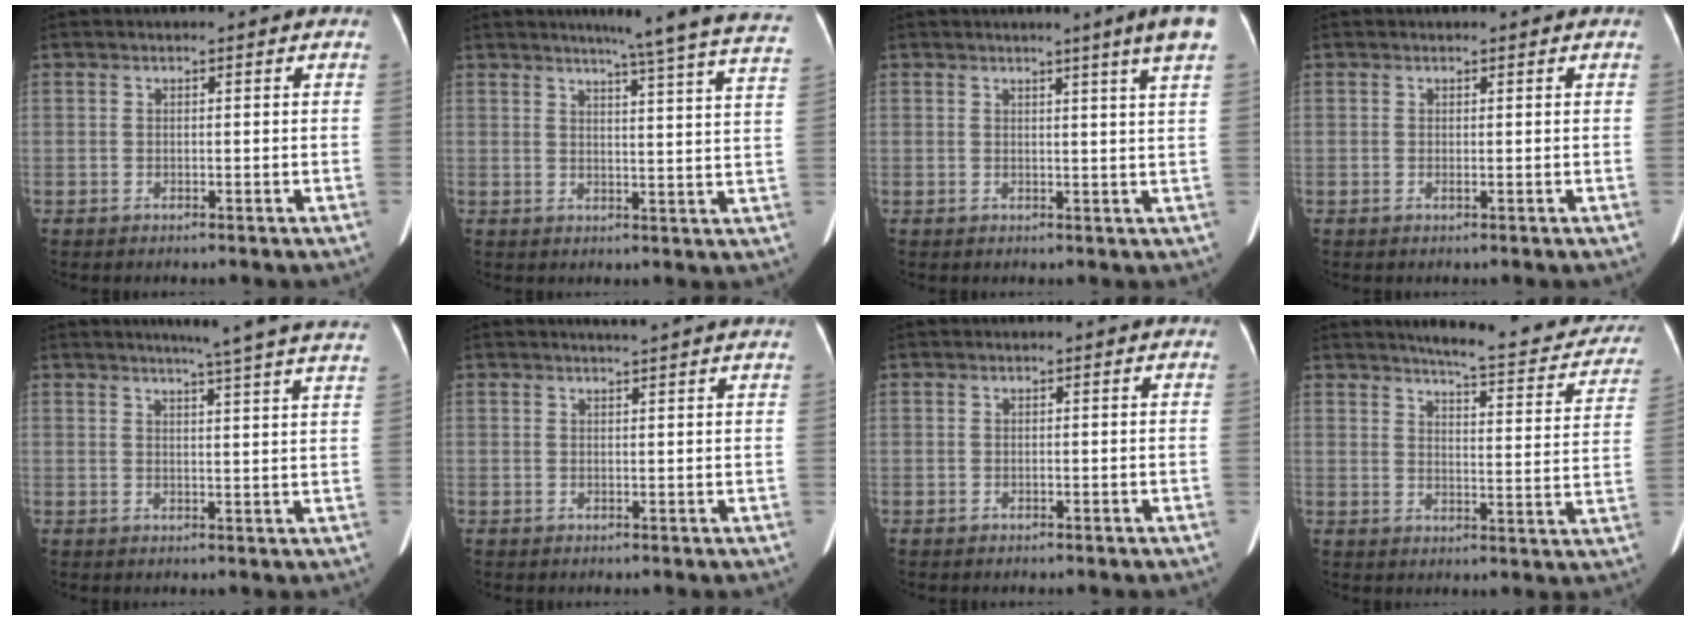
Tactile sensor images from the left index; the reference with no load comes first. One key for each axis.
{"total": 18.6, "fx": 16.5, "fy": -1.7, "fz": 8.4, "tx": -0.117, "ty": -0.067, "tz": 0.184}
{"total": 5.2, "fx": 3.6, "fy": -1.0, "fz": 3.7, "tx": -0.052, "ty": -0.009, "tz": 0.034}
{"total": 0.8, "fx": 0.6, "fy": 0.1, "fz": 0.5, "tx": -0.010, "ty": 0.009, "tz": 0.011}
{"total": 14.1, "fx": 12.4, "fy": -1.1, "fz": 6.5, "tx": -0.092, "ty": -0.033, "tz": 0.136}
{"total": 3.1, "fx": 2.8, "fy": -0.7, "fz": 1.1, "tx": -0.016, "ty": 0.006, "tz": 0.037}
{"total": 0.0}
{"total": 17.5, "fx": 15.8, "fy": 2.8, "fz": 6.9, "tx": -0.071, "ty": -0.045, "tz": 0.178}